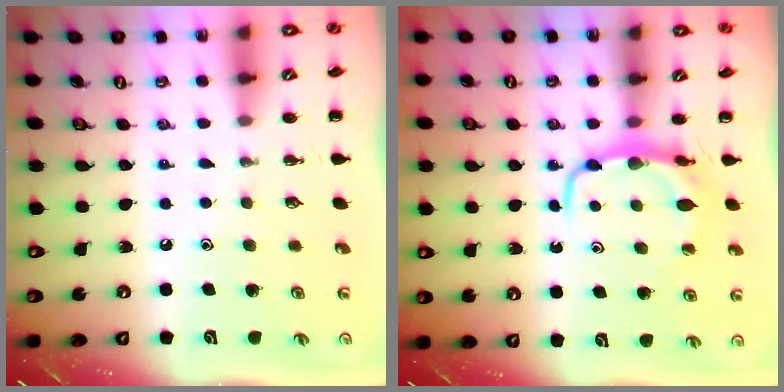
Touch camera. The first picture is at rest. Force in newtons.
{"total": 6.6, "press": 6.5, "slide": 0.8}